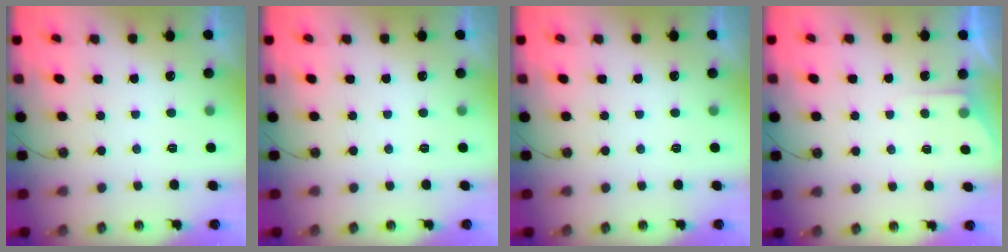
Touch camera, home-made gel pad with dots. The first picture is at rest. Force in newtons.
{"total": 0.0}
{"total": 0.0}
{"total": 3.7, "press": 3.6, "slide": 0.5}